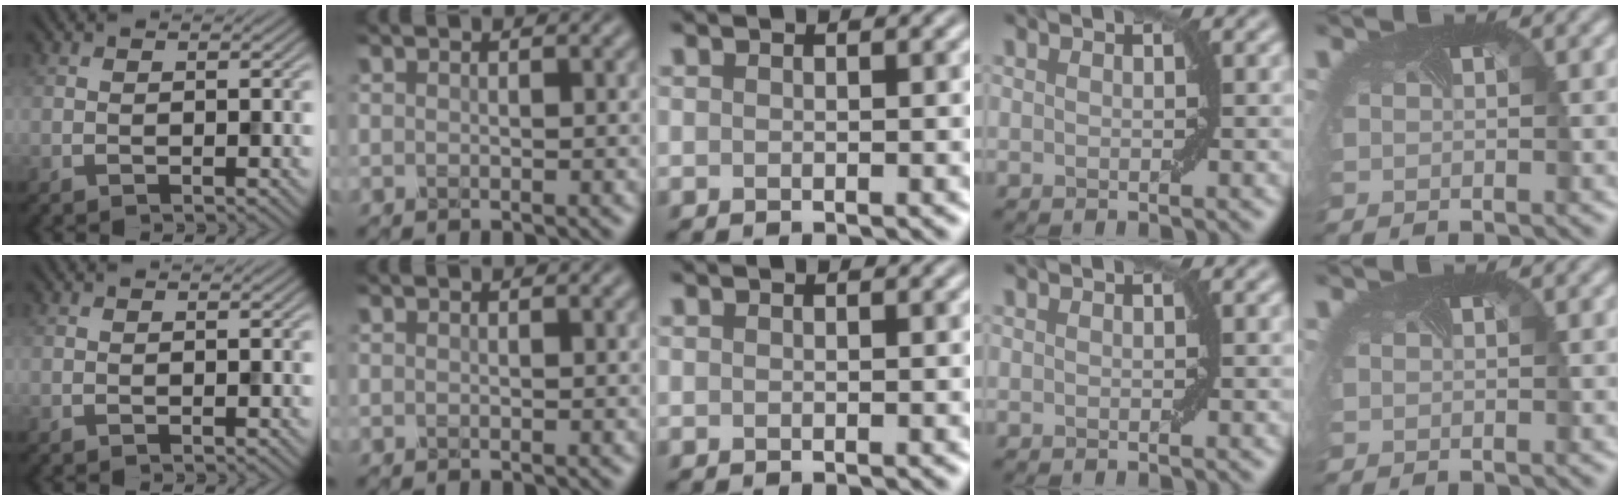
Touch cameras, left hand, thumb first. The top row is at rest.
{}